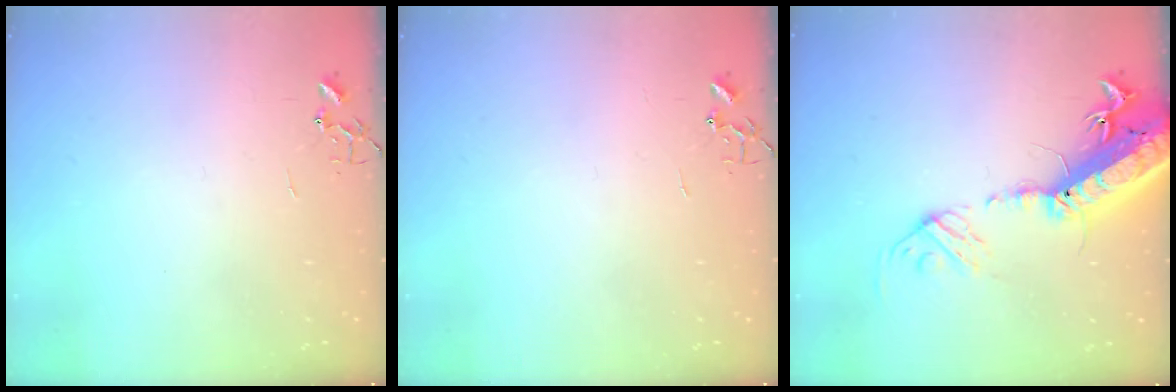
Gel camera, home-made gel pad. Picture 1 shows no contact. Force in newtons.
{"total": 0.0}
{"total": 23.3, "press": 22.7, "slide": 5.2}